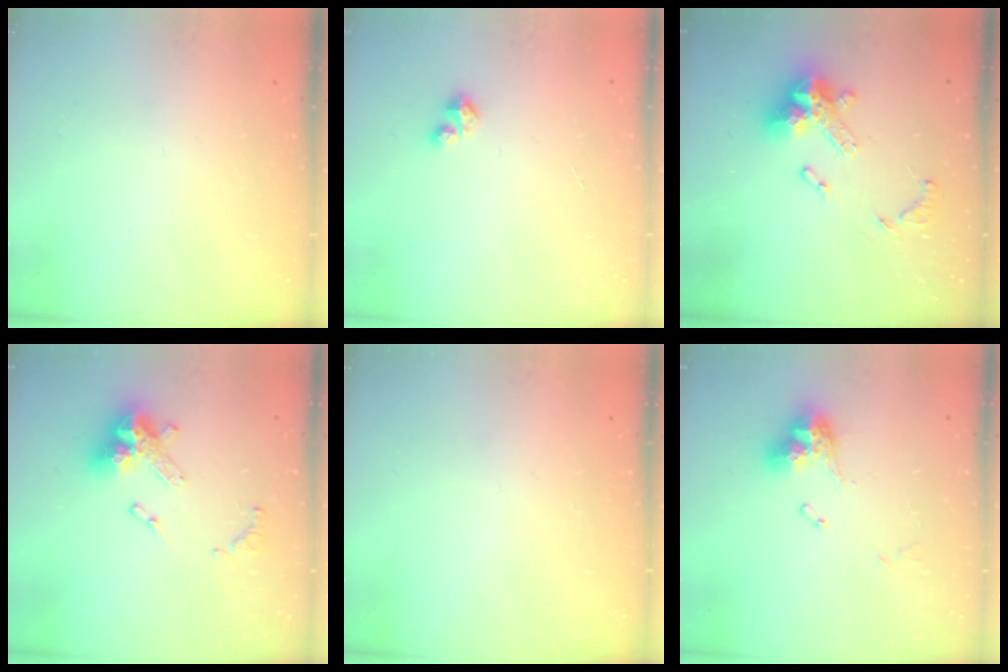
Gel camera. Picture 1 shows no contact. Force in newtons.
{"total": 2.1, "press": 2.1, "slide": 0.2}
{"total": 14.7, "press": 14.6, "slide": 1.6}
{"total": 13.1, "press": 13.0, "slide": 1.4}
{"total": 0.0}
{"total": 10.2, "press": 10.1, "slide": 1.0}